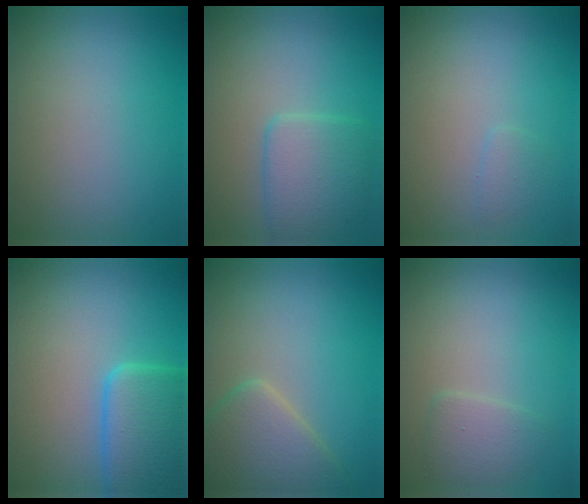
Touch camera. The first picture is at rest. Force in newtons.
{"total": 3.8, "press": 3.8, "slide": 0.3}
{"total": 0.8, "press": 0.8, "slide": 0.0}
{"total": 5.7, "press": 5.7, "slide": 0.5}
{"total": 4.7, "press": 4.7, "slide": 0.1}
{"total": 1.8, "press": 1.8, "slide": 0.1}